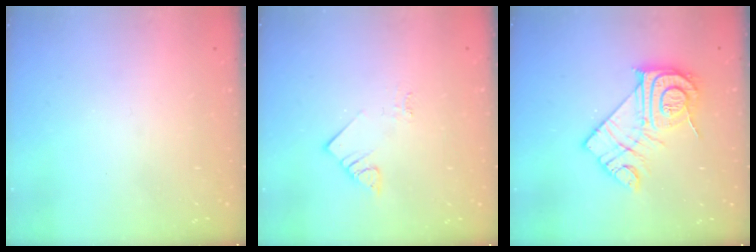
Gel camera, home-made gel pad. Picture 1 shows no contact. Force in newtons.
{"total": 3.3, "press": 3.3, "slide": 0.1}
{"total": 15.1, "press": 15.0, "slide": 1.2}